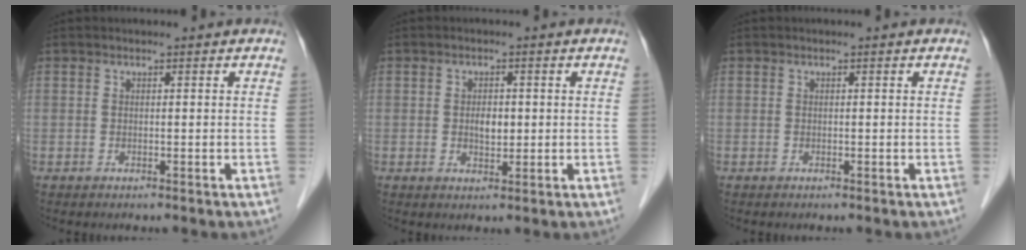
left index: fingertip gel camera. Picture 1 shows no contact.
{"total": 2.4, "force": [0.1, 1.4, 2.0], "torque": [-0.036, 0.000, 0.002]}
{"total": 0.0}